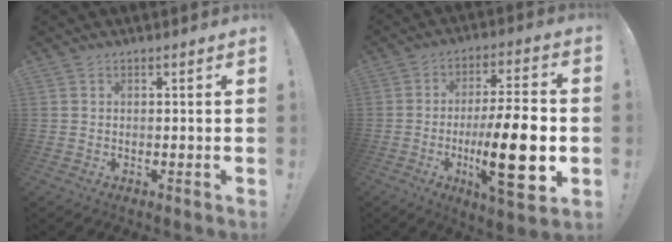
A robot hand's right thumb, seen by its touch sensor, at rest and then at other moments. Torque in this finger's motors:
{"motor_torque": [2.12, 2.89, 1.44, -1.31, 0.63]}